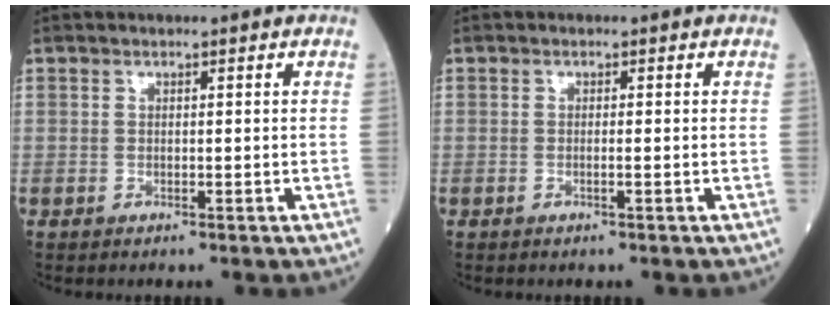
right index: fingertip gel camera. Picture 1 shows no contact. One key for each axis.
{"total": 0.7, "fx": -0.3, "fy": -0.2, "fz": 0.5, "tx": -0.011, "ty": 0.002, "tz": -0.009}